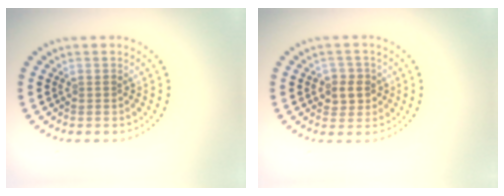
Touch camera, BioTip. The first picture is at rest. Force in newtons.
{"total": 2.4, "press": 2.3, "slide": 0.8}